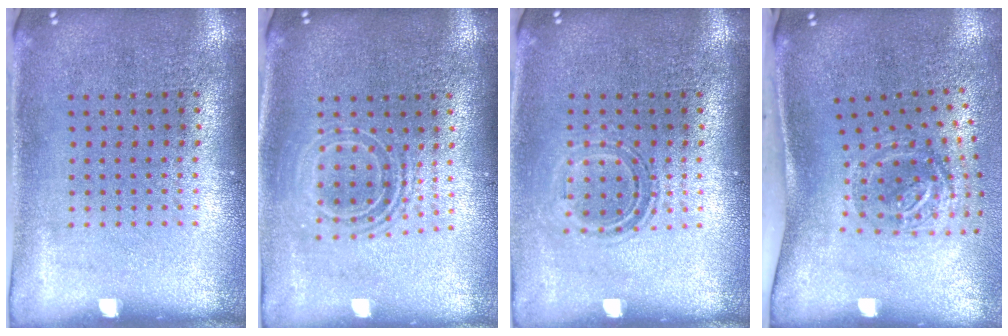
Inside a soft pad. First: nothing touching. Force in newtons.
{"total": 1.8, "press": 1.4, "slide": 1.2}
{"total": 1.2, "press": 1.0, "slide": 0.7}
{"total": 1.9, "press": 1.2, "slide": 1.5}